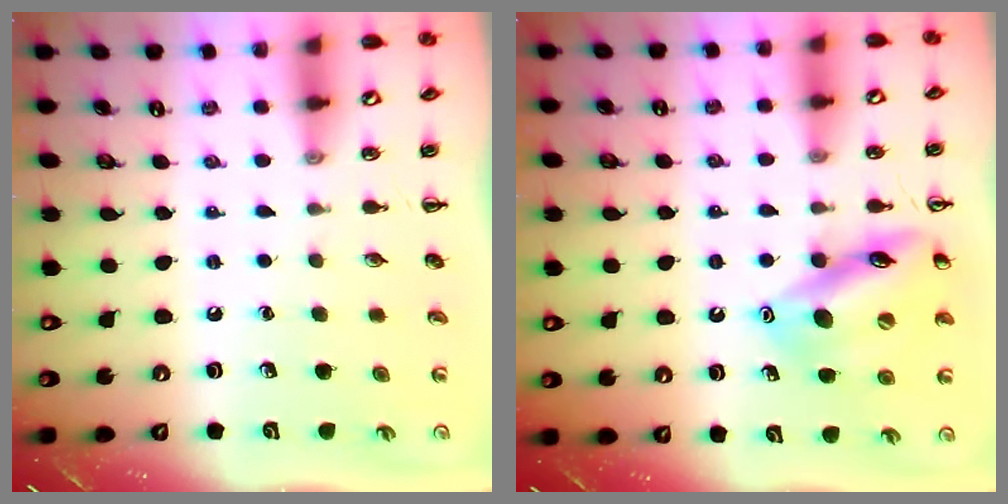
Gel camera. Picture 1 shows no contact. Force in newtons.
{"total": 14.2, "press": 14.1, "slide": 1.1}